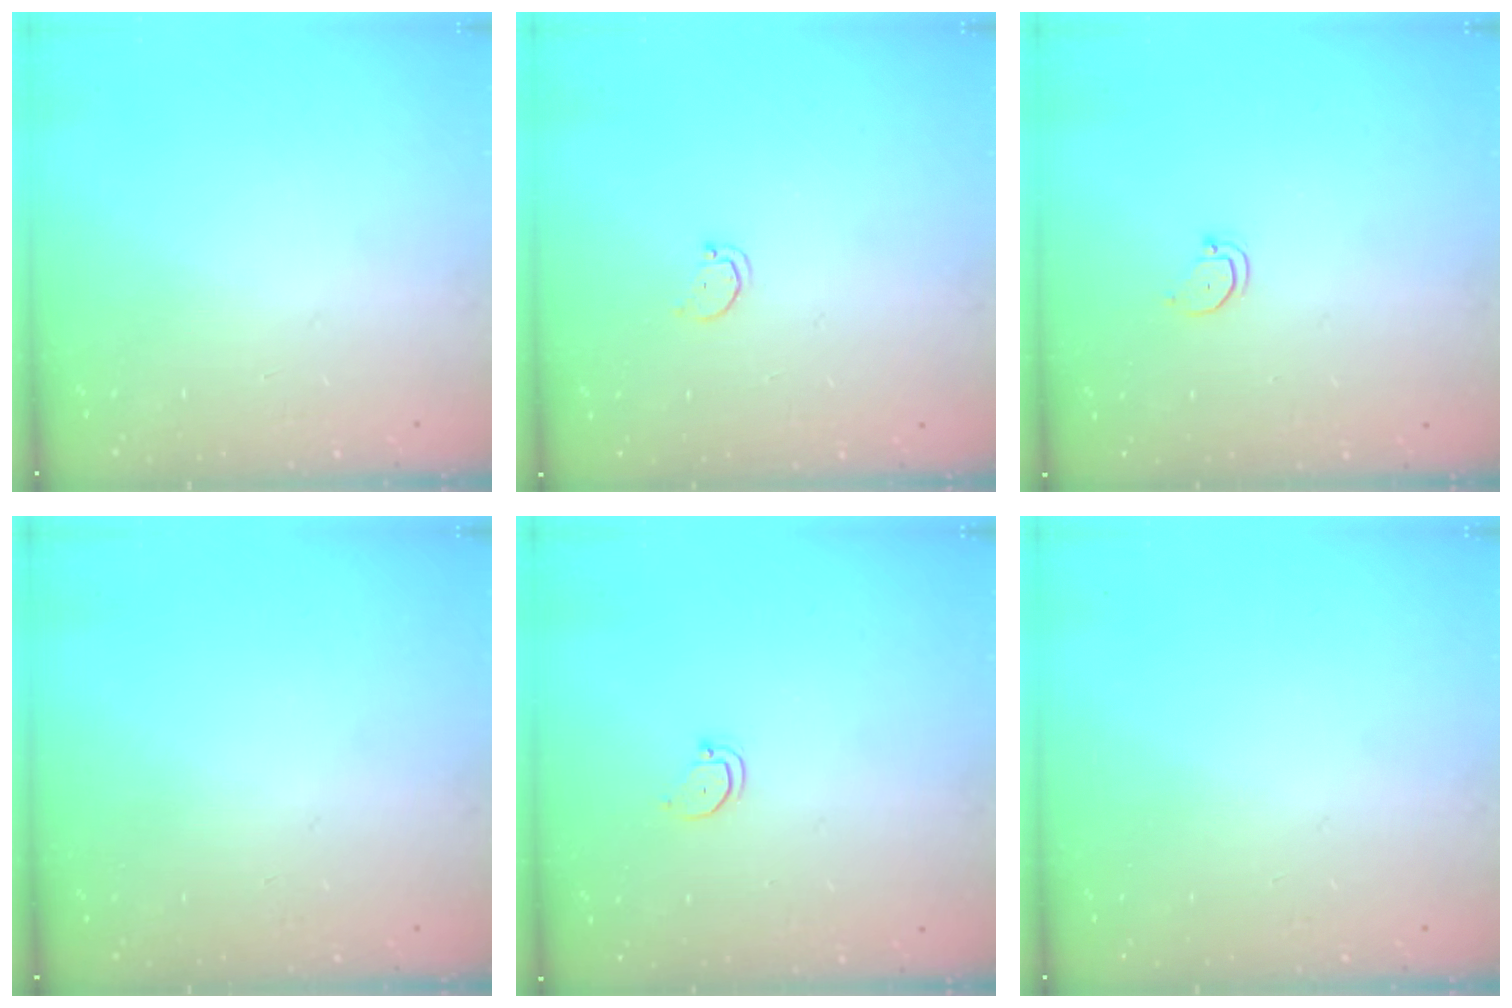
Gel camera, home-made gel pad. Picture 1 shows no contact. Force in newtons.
{"total": 1.7, "press": 1.7, "slide": 0.2}
{"total": 2.4, "press": 2.4, "slide": 0.2}
{"total": 0.0}
{"total": 2.4, "press": 2.4, "slide": 0.2}
{"total": 0.0}